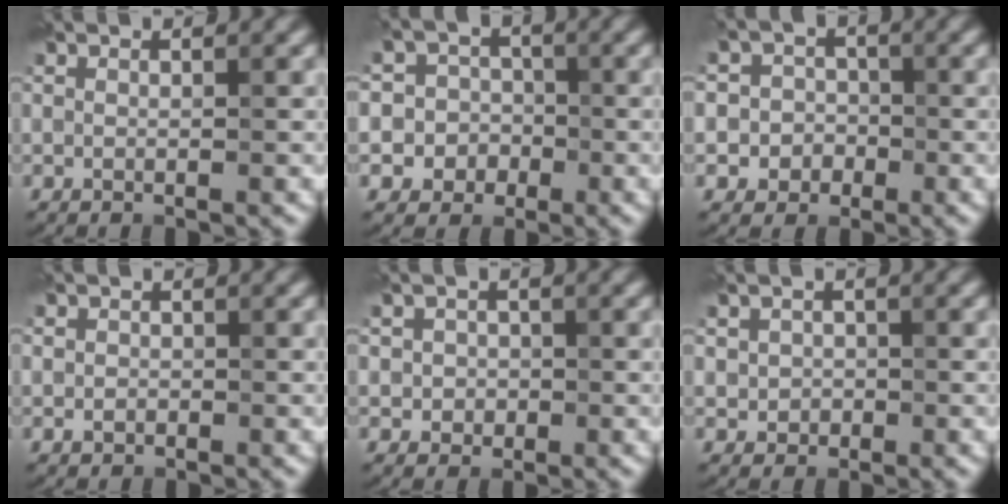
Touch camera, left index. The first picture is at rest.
{"total": 6.0, "force": [-1.2, 5.8, 1.0], "torque": [0.000, 0.022, -0.058]}
{"total": 4.1, "force": [-0.9, 3.9, 1.0], "torque": [0.011, 0.016, -0.037]}
{"total": 1.0, "force": [-0.2, 1.0, 0.3], "torque": [0.002, -0.002, -0.009]}
{"total": 1.9, "force": [-0.1, 1.8, 0.6], "torque": [0.005, -0.004, -0.004]}
{"total": 1.8, "force": [-0.1, 1.6, 0.7], "torque": [-0.008, -0.002, -0.004]}